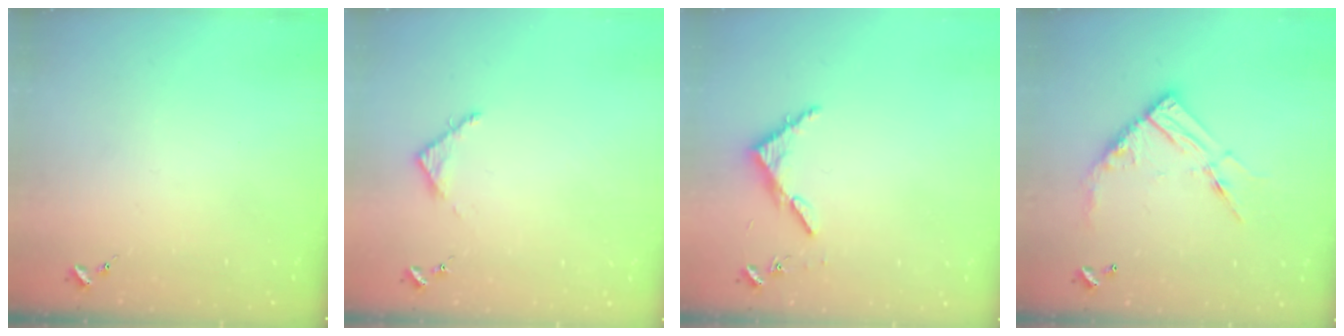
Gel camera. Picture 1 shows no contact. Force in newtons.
{"total": 3.5, "press": 3.5, "slide": 0.3}
{"total": 3.9, "press": 3.9, "slide": 0.3}
{"total": 14.1, "press": 14.0, "slide": 1.4}